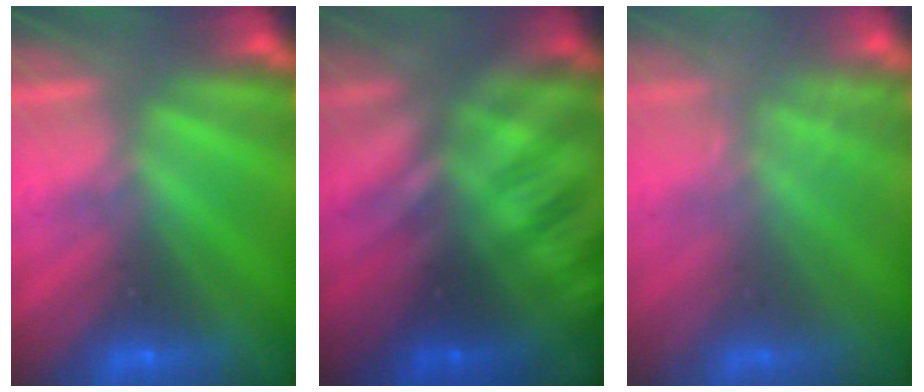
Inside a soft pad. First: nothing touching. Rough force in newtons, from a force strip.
{"total": 2.9}
{"total": 2.0}